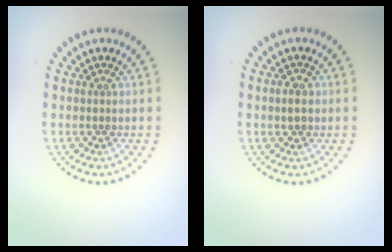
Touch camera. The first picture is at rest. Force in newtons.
{"total": 1.6, "press": 1.5, "slide": 0.3}